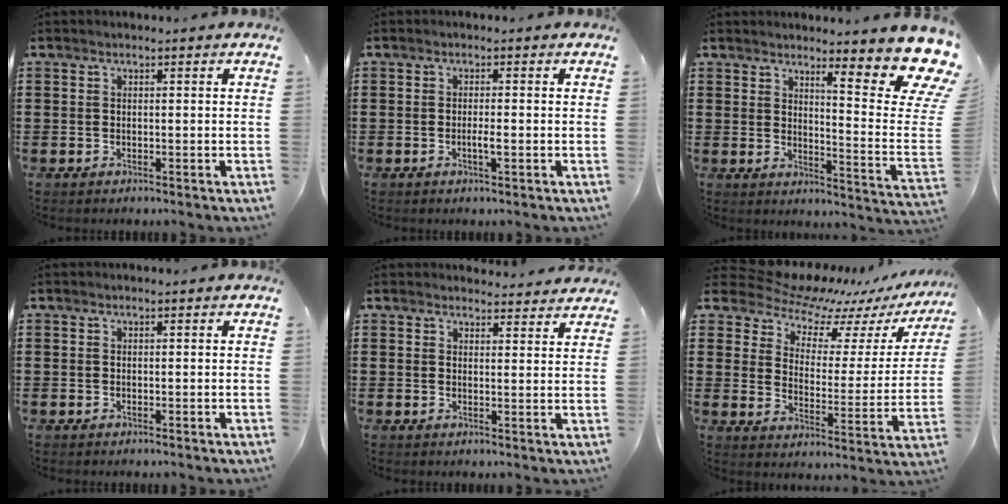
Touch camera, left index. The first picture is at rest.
{"total": 1.7, "force": [-0.5, 0.2, 1.6], "torque": [-0.029, -0.001, -0.008]}
{"total": 11.6, "force": [7.6, 1.8, 8.5], "torque": [-0.127, -0.070, 0.123]}
{"total": 0.0}
{"total": 2.7, "force": [2.7, 0.3, 0.2], "torque": [-0.003, -0.012, 0.050]}
{"total": 9.6, "force": [8.6, 3.3, 2.8], "torque": [-0.080, -0.064, 0.145]}